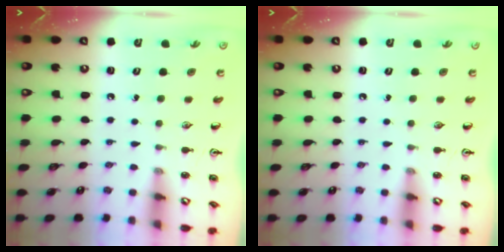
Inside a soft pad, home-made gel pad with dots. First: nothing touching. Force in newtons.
{"total": 0.0}